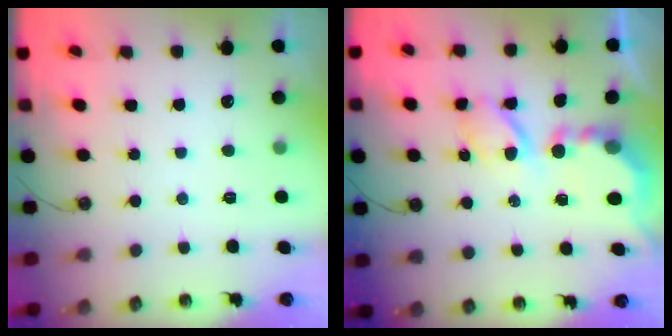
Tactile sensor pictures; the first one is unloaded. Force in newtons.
{"total": 6.6, "press": 6.5, "slide": 0.6}